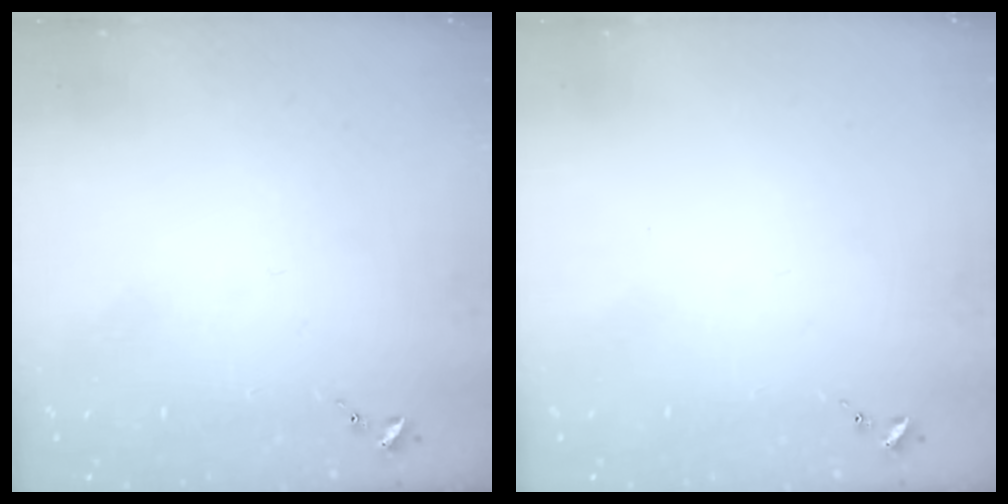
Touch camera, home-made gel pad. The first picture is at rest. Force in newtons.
{"total": 0.0}